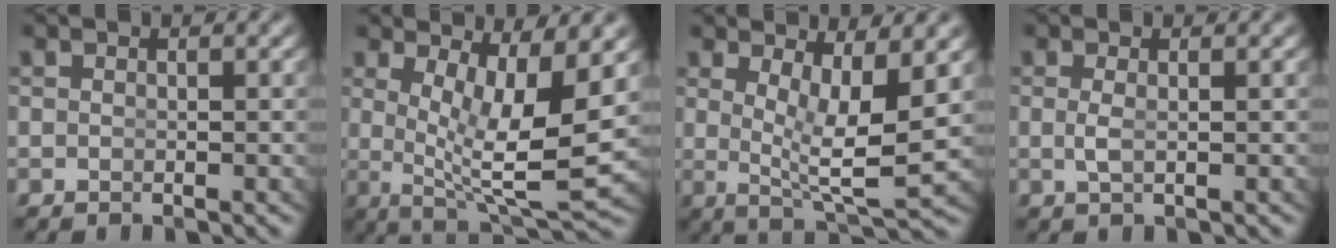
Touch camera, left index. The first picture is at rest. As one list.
[{"total": 8.9, "force": [0.5, 2.9, 8.4], "torque": [-0.133, -0.038, 0.026]}, {"total": 6.4, "force": [1.4, 1.6, 6.0], "torque": [-0.098, -0.031, 0.035]}, {"total": 1.1, "force": [-0.1, -0.3, 1.0], "torque": [-0.028, -0.017, 0.010]}]